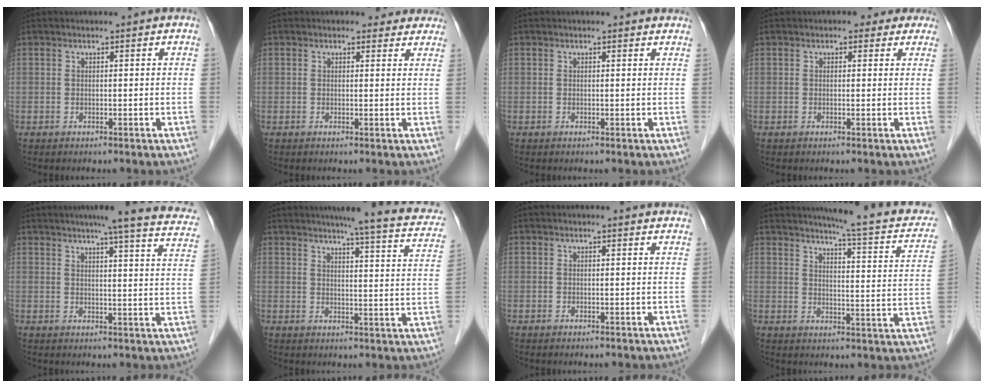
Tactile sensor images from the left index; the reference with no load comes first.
{"total": 3.5, "force": [3.1, 1.8, 0.2], "torque": [0.013, -0.001, 0.018]}
{"total": 1.5, "force": [1.4, 0.4, 0.2], "torque": [-0.009, -0.002, 0.004]}
{"total": 3.1, "force": [2.2, 2.0, 0.9], "torque": [0.003, 0.010, 0.014]}
{"total": 17.8, "force": [14.8, 1.3, 9.8], "torque": [-0.121, -0.014, 0.158]}
{"total": 15.2, "force": [12.5, 1.6, 8.5], "torque": [-0.103, -0.017, 0.128]}
{"total": 1.8, "force": [1.8, 0.4, 0.2], "torque": [-0.010, -0.003, 0.007]}
{"total": 15.9, "force": [13.8, 1.4, 7.8], "torque": [-0.093, -0.030, 0.154]}